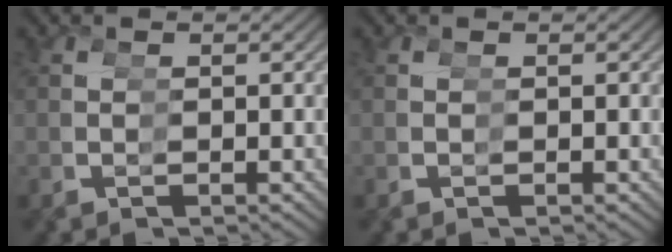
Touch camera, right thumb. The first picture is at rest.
{"total": 0.0}